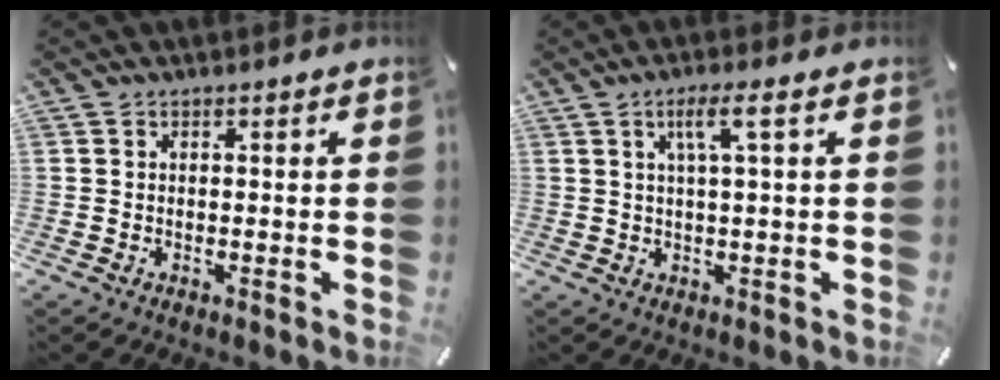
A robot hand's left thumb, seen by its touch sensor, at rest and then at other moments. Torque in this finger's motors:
{"motor_torque": [0.25, 0.65, 0.39, -0.41, 0.16]}